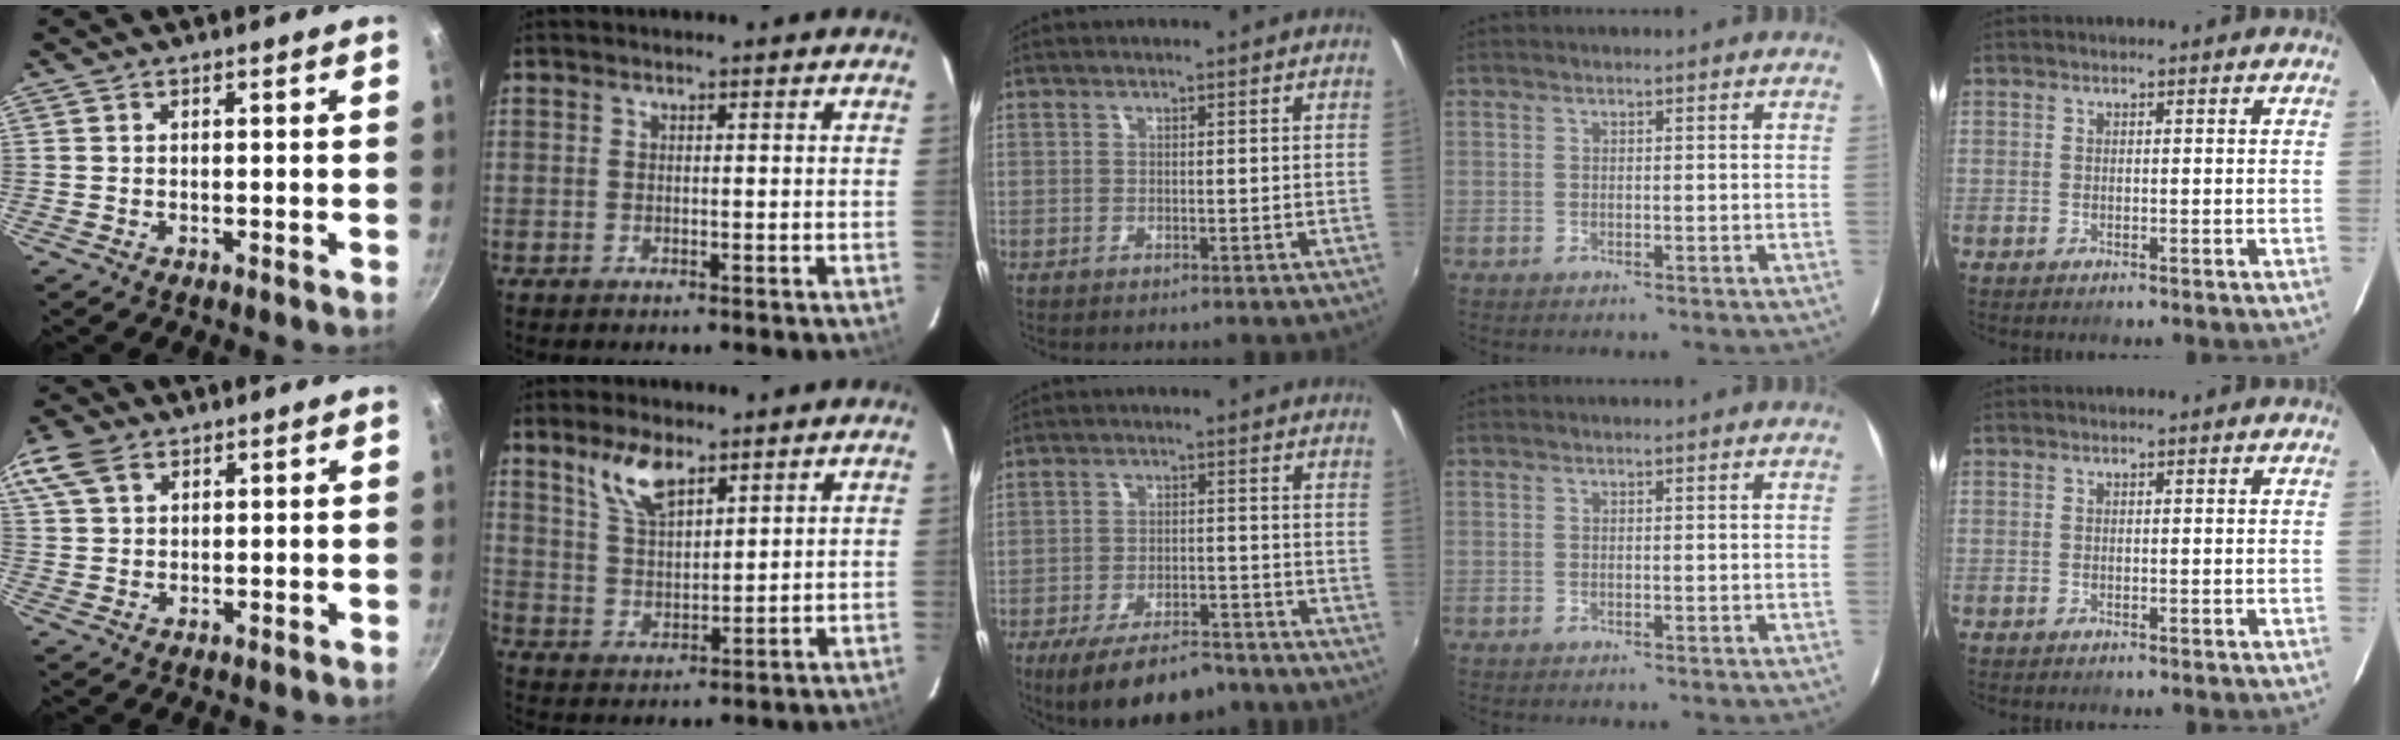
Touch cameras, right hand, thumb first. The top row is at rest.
{"thumb": {"total": 7.1, "force": [3.7, 4.5, 4.1], "torque": [-0.081, 0.010, 0.069]}, "index": {"total": 7.7, "force": [5.1, 3.3, 4.8], "torque": [-0.091, 0.009, 0.104]}, "middle": {"total": 11.9, "force": [-9.0, 4.3, 6.4], "torque": [-0.137, -0.016, -0.140]}}